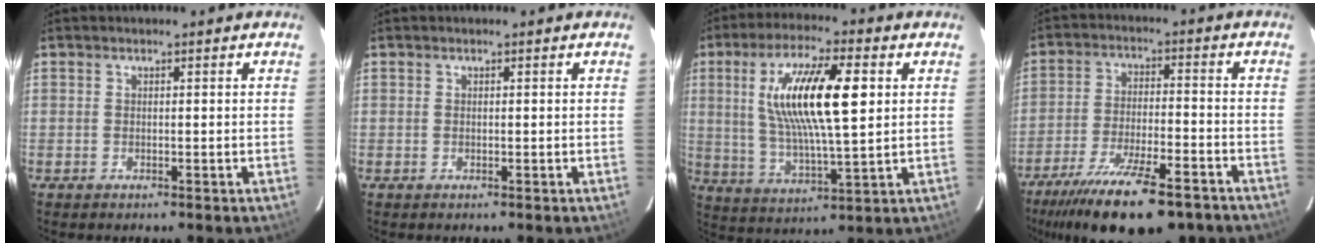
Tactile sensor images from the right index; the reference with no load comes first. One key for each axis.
{"total": 0.0}
{"total": 16.7, "fx": 3.9, "fy": 4.2, "fz": 15.7, "tx": -0.290, "ty": 0.008, "tz": 0.075}
{"total": 20.4, "fx": -15.5, "fy": 5.5, "fz": 12.0, "tx": -0.231, "ty": -0.043, "tz": -0.237}